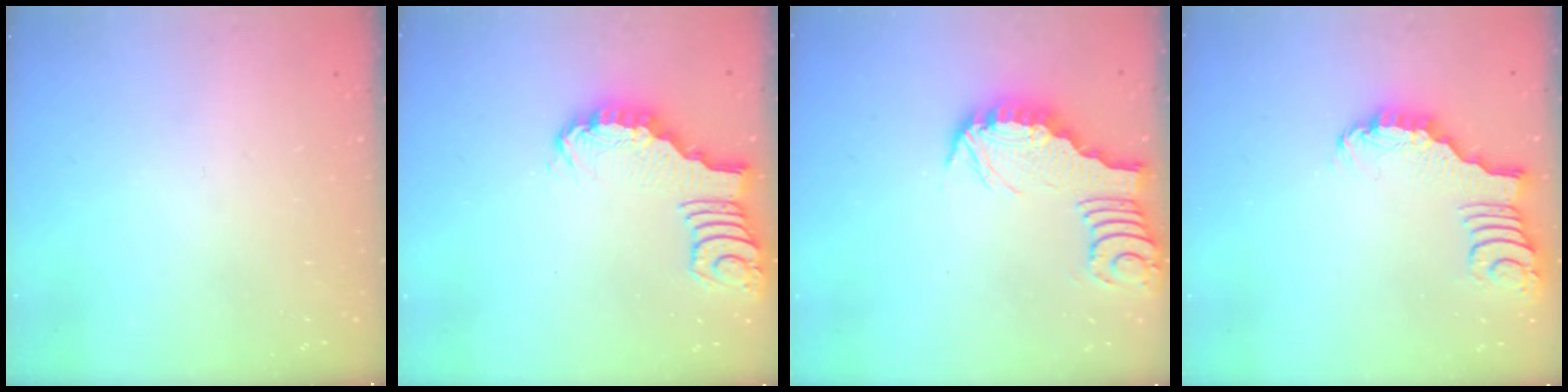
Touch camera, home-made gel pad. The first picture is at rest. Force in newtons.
{"total": 2.7, "press": 2.7, "slide": 0.4}
{"total": 2.9, "press": 2.8, "slide": 0.3}
{"total": 2.2, "press": 2.2, "slide": 0.4}